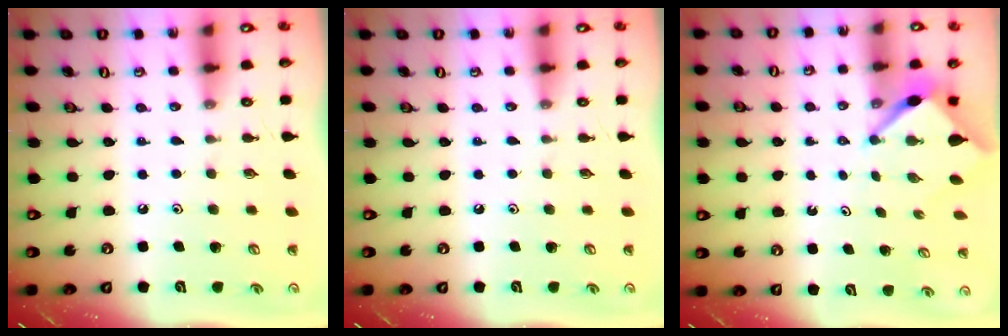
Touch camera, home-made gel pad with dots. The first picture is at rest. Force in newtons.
{"total": 0.0}
{"total": 4.2, "press": 4.2, "slide": 0.4}